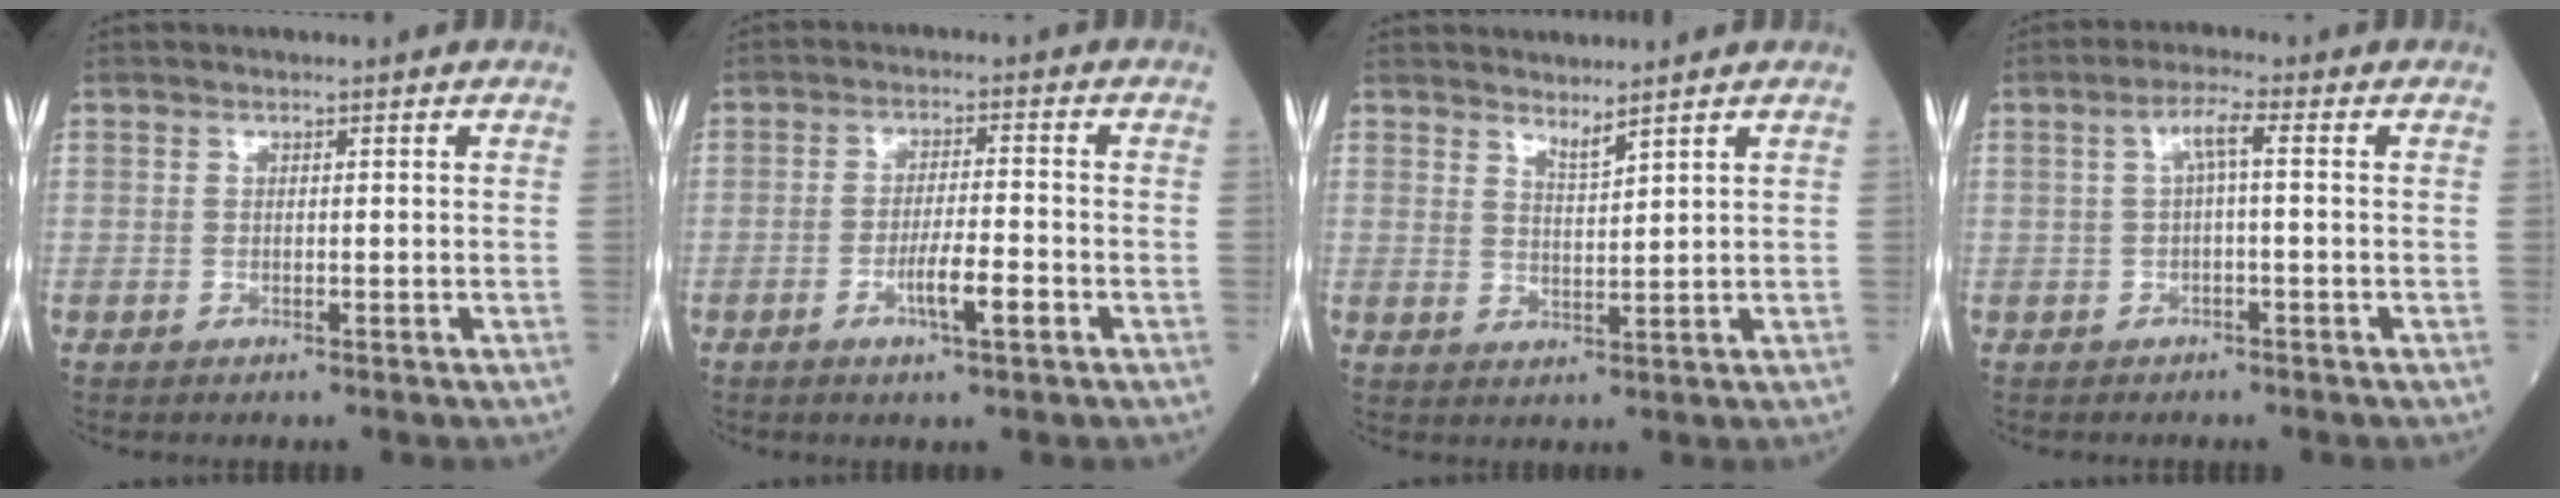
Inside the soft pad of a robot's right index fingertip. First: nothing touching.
{"total": 5.1, "force": [-2.2, 0.6, 4.6], "torque": [-0.082, -0.003, -0.039]}
{"total": 2.2, "force": [2.0, -0.4, 0.8], "torque": [-0.014, -0.014, 0.041]}
{"total": 3.5, "force": [0.5, 0.4, 3.4], "torque": [-0.062, 0.014, 0.008]}